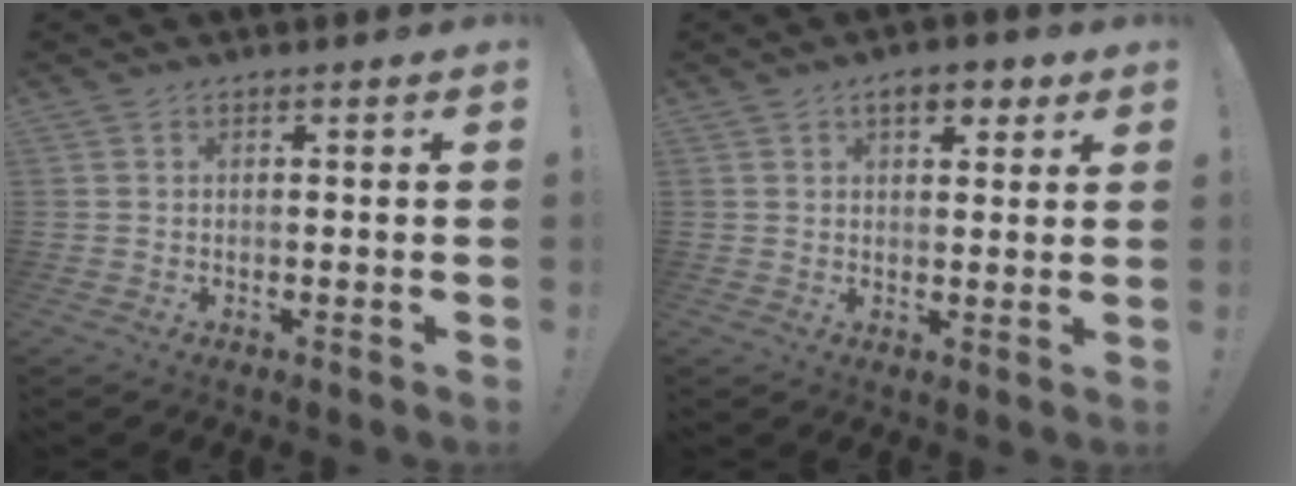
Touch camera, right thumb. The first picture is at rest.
{"total": 5.9, "force": [3.3, 3.0, 3.9], "torque": [-0.046, -0.006, 0.053]}